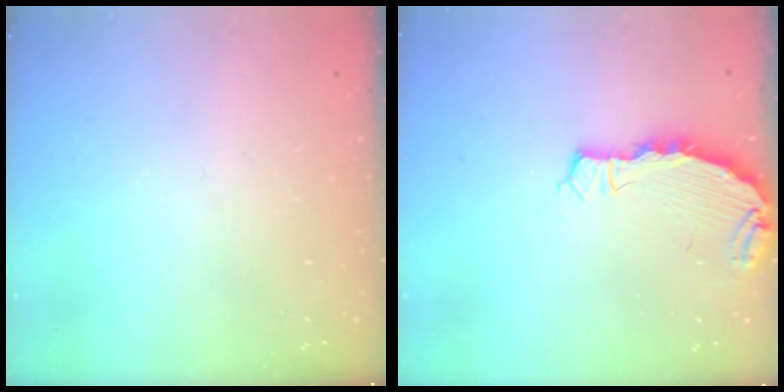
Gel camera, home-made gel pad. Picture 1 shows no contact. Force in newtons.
{"total": 3.5, "press": 3.5, "slide": 0.2}